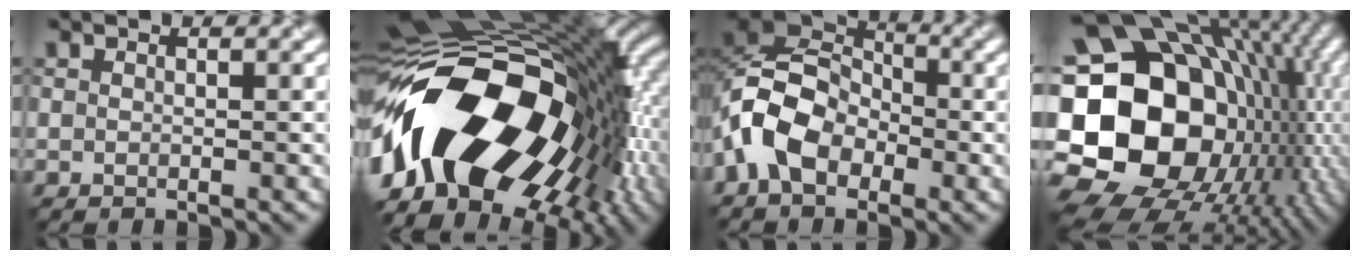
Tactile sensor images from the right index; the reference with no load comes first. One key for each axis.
{"total": 20.0, "fx": -4.5, "fy": 11.1, "fz": 16.0, "tx": -0.294, "ty": -0.023, "tz": -0.084}
{"total": 7.5, "fx": -3.1, "fy": 5.1, "fz": 4.6, "tx": -0.090, "ty": 0.009, "tz": -0.078}
{"total": 21.6, "fx": -2.1, "fy": 16.5, "fz": 13.7, "tx": -0.294, "ty": 0.005, "tz": -0.032}